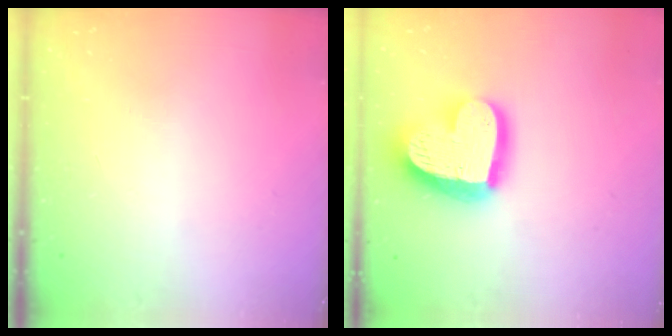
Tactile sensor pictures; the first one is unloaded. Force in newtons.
{"total": 21.7, "press": 21.6, "slide": 2.0}